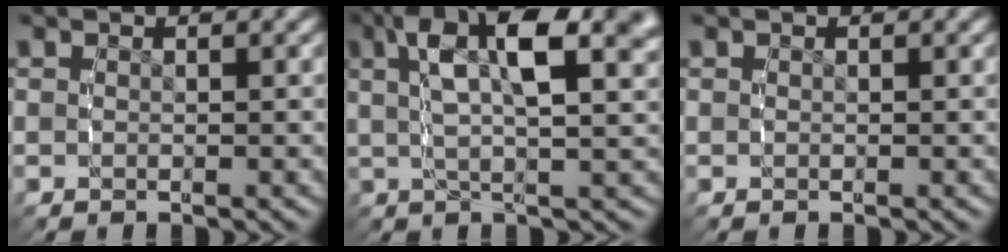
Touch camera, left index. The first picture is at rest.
{"total": 10.2, "force": [4.1, 3.6, 8.6], "torque": [-0.133, 0.016, 0.057]}
{"total": 0.0}